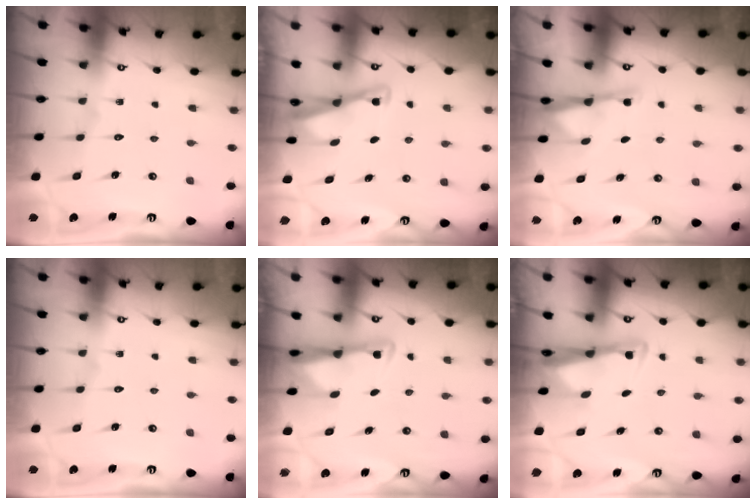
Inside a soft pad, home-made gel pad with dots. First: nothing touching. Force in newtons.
{"total": 2.9, "press": 2.9, "slide": 0.3}
{"total": 2.8, "press": 2.8, "slide": 0.5}
{"total": 0.0}
{"total": 3.0, "press": 3.0, "slide": 0.6}
{"total": 3.0, "press": 2.9, "slide": 0.9}